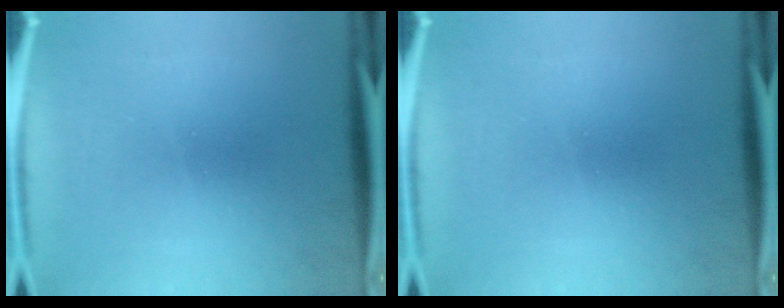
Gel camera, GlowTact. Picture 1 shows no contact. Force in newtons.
{"total": 0.0}